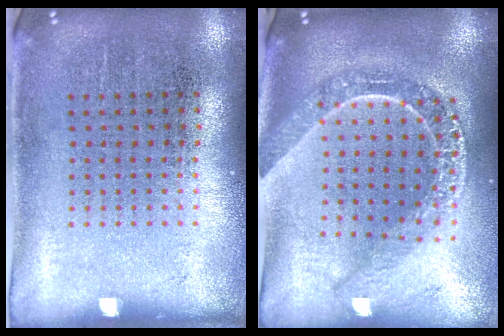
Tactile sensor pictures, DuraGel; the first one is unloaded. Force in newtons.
{"total": 2.3, "press": 2.0, "slide": 1.2}